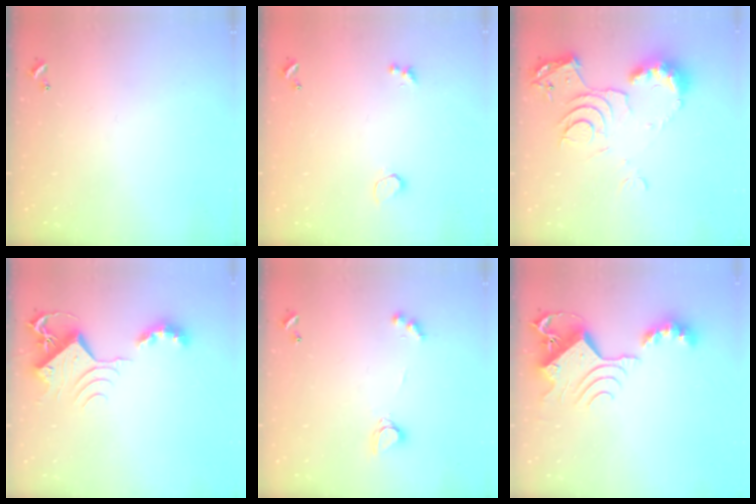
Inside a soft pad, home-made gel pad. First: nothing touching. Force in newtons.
{"total": 2.1, "press": 1.8, "slide": 1.2}
{"total": 11.5, "press": 11.4, "slide": 1.3}
{"total": 8.5, "press": 8.5, "slide": 1.2}
{"total": 4.6, "press": 4.6, "slide": 0.3}
{"total": 11.3, "press": 11.2, "slide": 1.0}